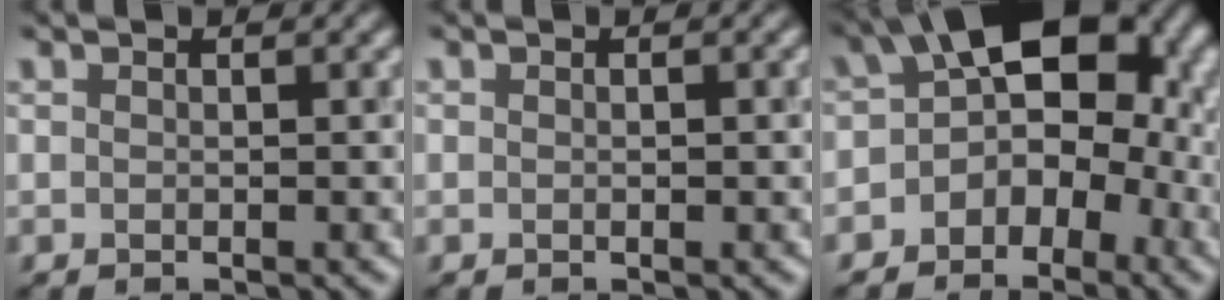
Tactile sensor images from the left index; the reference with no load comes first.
{"total": 0.7, "force": [0.0, 0.2, 0.7], "torque": [-0.008, -0.002, 0.001]}
{"total": 10.7, "force": [-0.6, 7.2, 7.9], "torque": [-0.079, 0.019, -0.018]}